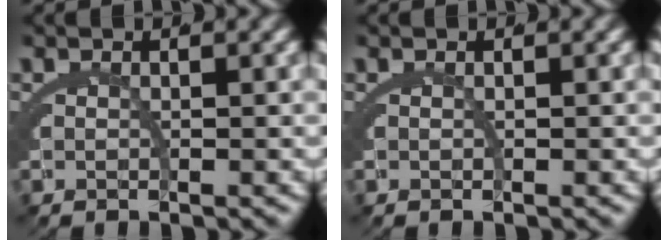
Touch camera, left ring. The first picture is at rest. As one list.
[{"total": 0.0}]